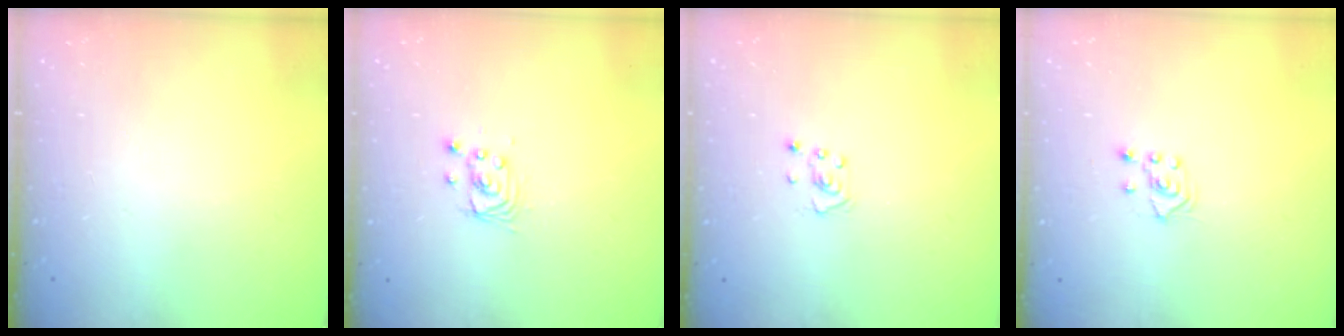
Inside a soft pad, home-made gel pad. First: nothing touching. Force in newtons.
{"total": 2.9, "press": 2.9, "slide": 0.1}
{"total": 2.8, "press": 2.8, "slide": 0.3}
{"total": 3.0, "press": 2.9, "slide": 0.7}